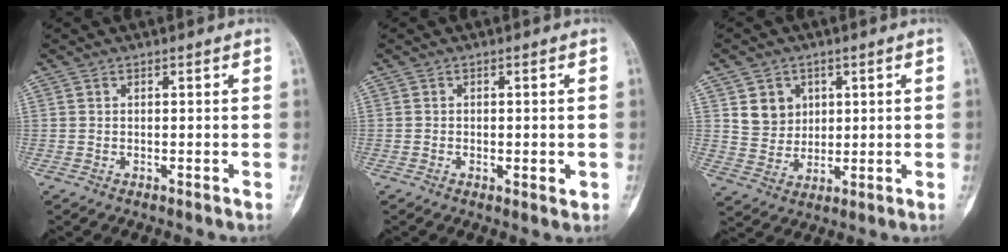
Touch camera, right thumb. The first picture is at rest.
{"total": 2.3, "force": [-0.4, 1.1, 2.0], "torque": [-0.024, -0.002, -0.007]}
{"total": 6.7, "force": [2.5, 5.9, 2.1], "torque": [-0.008, -0.012, 0.049]}